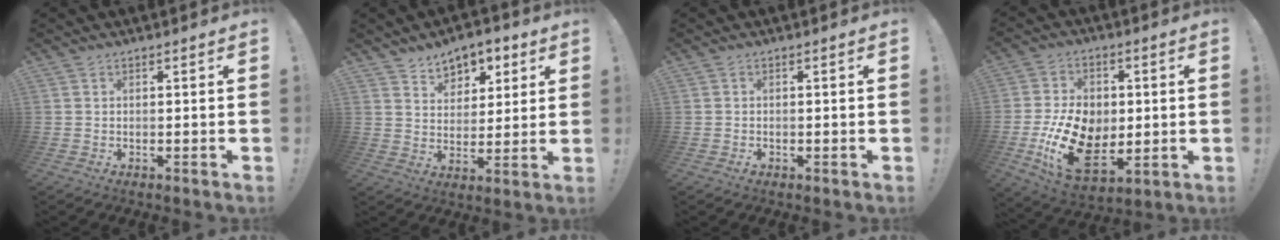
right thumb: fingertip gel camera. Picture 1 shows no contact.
{"total": 7.6, "force": [5.2, 5.2, 1.8], "torque": [-0.019, -0.039, 0.097]}
{"total": 0.5, "force": [-0.3, 0.5, 0.0], "torque": [0.001, 0.003, -0.005]}
{"total": 19.6, "force": [-3.5, 13.7, 13.6], "torque": [-0.239, 0.013, -0.050]}